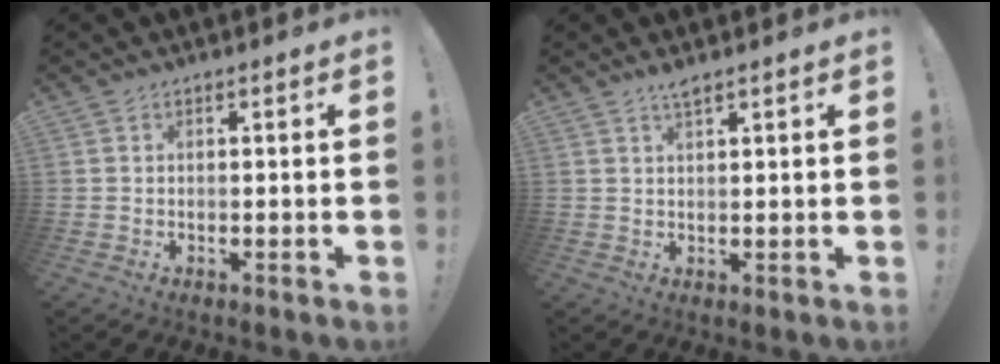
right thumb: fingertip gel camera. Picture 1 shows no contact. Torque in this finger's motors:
{"motor_torque": [0.29, 0.28, -0.05, 0.05, -0.01]}